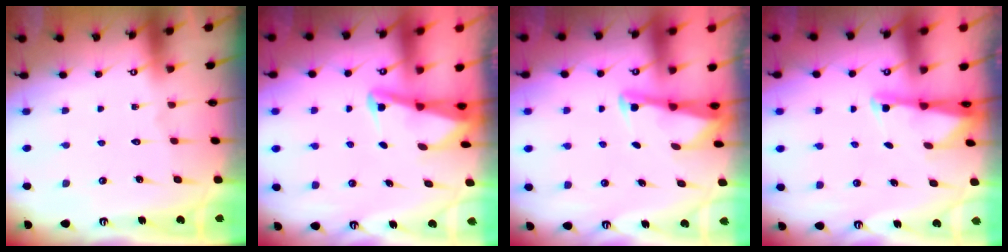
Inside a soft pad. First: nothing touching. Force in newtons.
{"total": 2.7, "press": 2.6, "slide": 0.6}
{"total": 2.8, "press": 2.8, "slide": 0.2}
{"total": 2.0, "press": 1.9, "slide": 0.4}